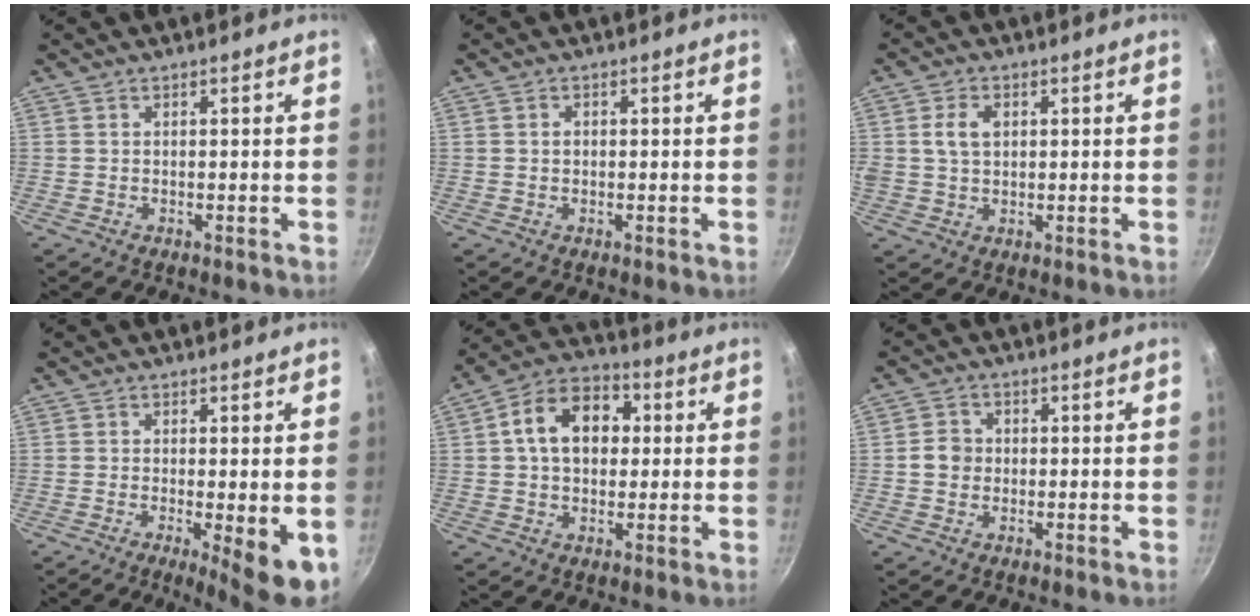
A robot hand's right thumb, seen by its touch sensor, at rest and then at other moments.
{"total": 1.1, "force": [0.0, 0.9, 0.7], "torque": [-0.010, 0.006, 0.000]}
{"total": 5.0, "force": [1.1, 3.5, 3.4], "torque": [-0.052, 0.001, 0.019]}
{"total": 7.4, "force": [-1.7, 1.5, 7.1], "torque": [-0.090, -0.010, -0.018]}
{"total": 13.1, "force": [2.0, 9.4, 8.9], "torque": [-0.108, 0.024, 0.015]}
{"total": 3.6, "force": [-0.3, 3.3, 1.5], "torque": [-0.010, 0.011, -0.012]}